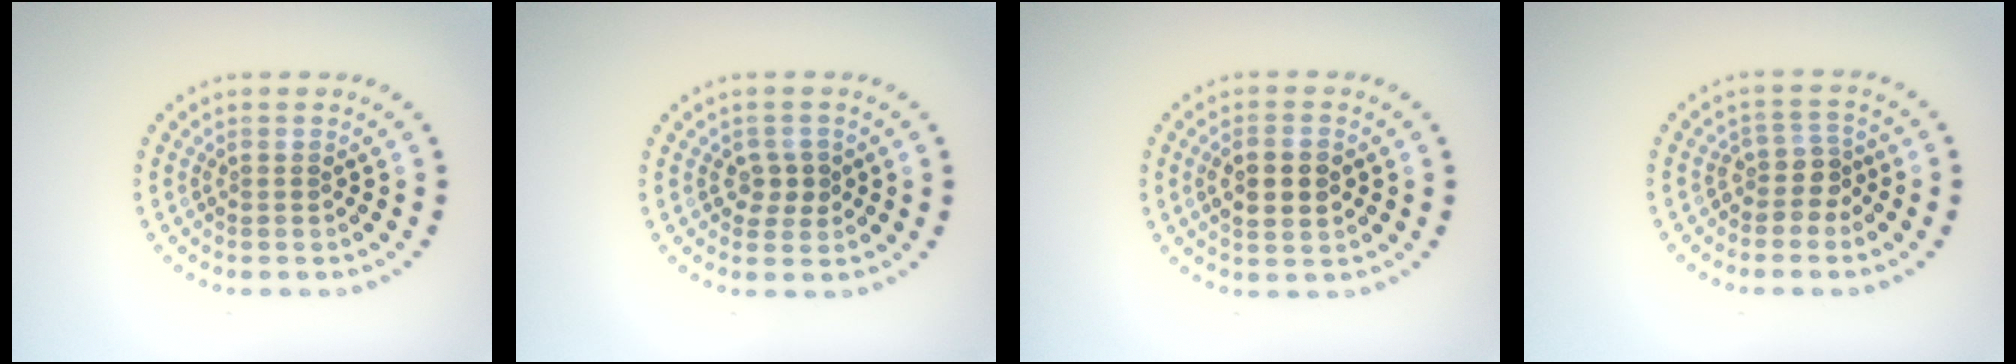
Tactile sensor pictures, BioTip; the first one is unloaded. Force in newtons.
{"total": 1.8, "press": 1.8, "slide": 0.6}
{"total": 3.3, "press": 3.3, "slide": 0.3}
{"total": 2.2, "press": 1.6, "slide": 1.5}